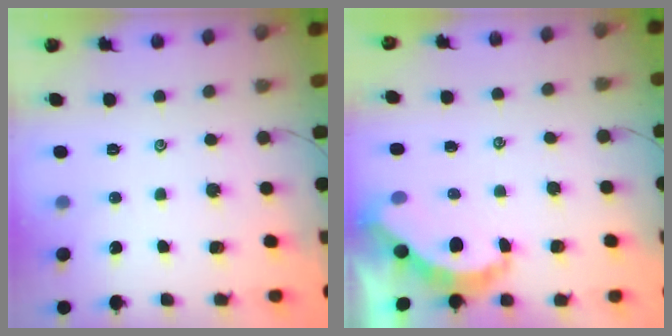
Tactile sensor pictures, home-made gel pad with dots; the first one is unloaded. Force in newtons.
{"total": 5.1, "press": 5.1, "slide": 0.4}